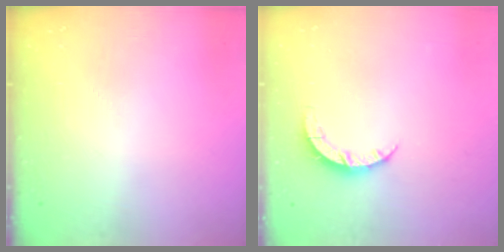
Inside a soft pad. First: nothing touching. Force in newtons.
{"total": 4.4, "press": 4.4, "slide": 0.3}